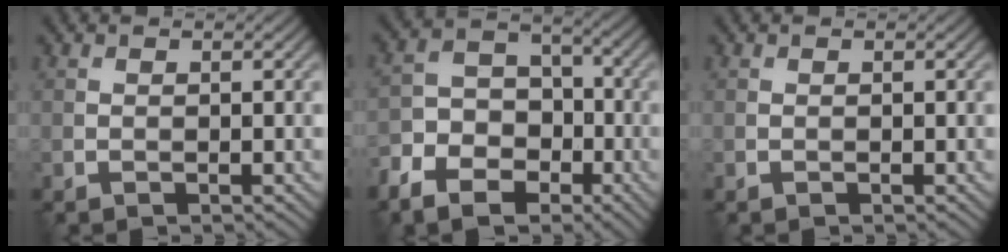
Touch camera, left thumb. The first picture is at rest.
{"total": 9.0, "force": [-5.4, 6.0, 4.1], "torque": [-0.090, -0.014, -0.114]}
{"total": 0.0}